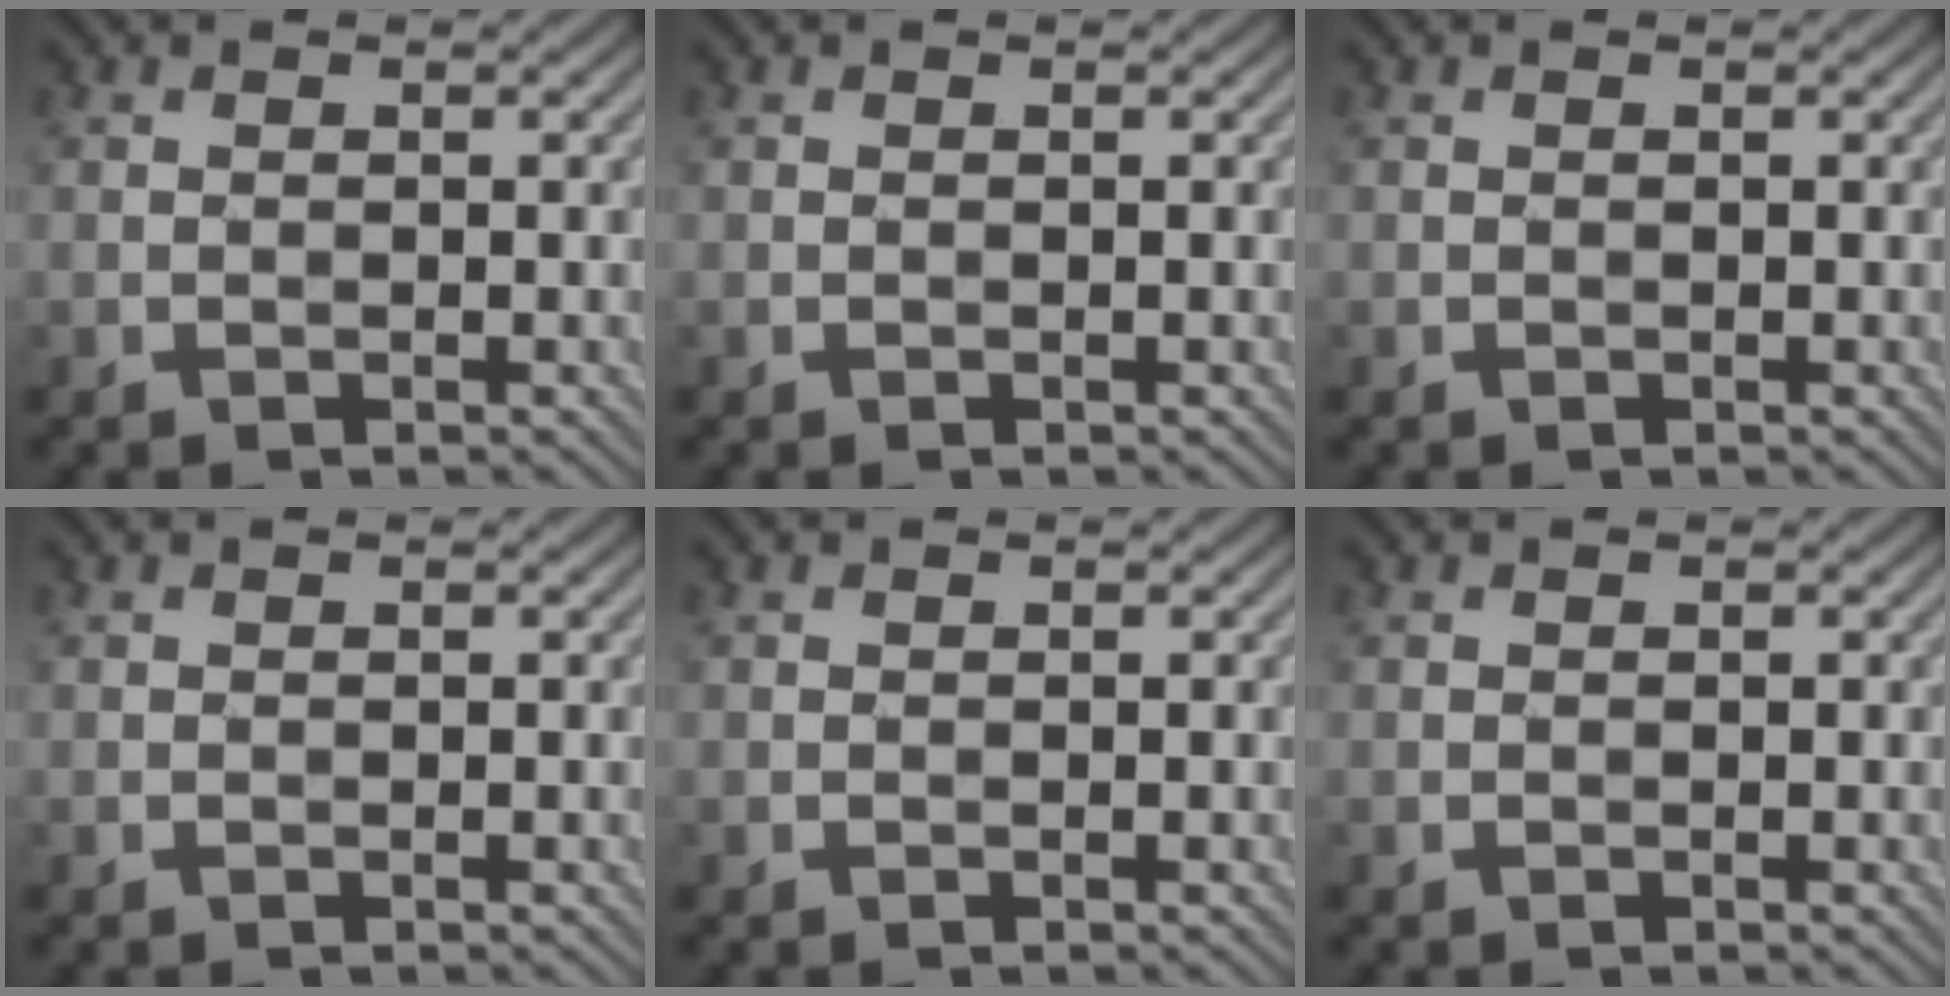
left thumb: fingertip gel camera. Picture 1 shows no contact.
{"total": 0.0}
{"total": 0.0}
{"total": 0.0}
{"total": 0.0}
{"total": 0.0}